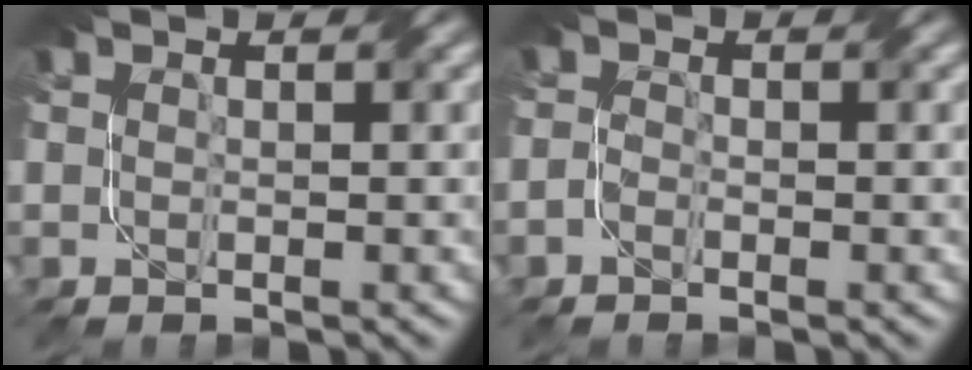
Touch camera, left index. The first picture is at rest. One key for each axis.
{"total": 1.3, "fx": -1.2, "fy": 0.1, "fz": 0.3, "tx": -0.002, "ty": 0.001, "tz": -0.031}